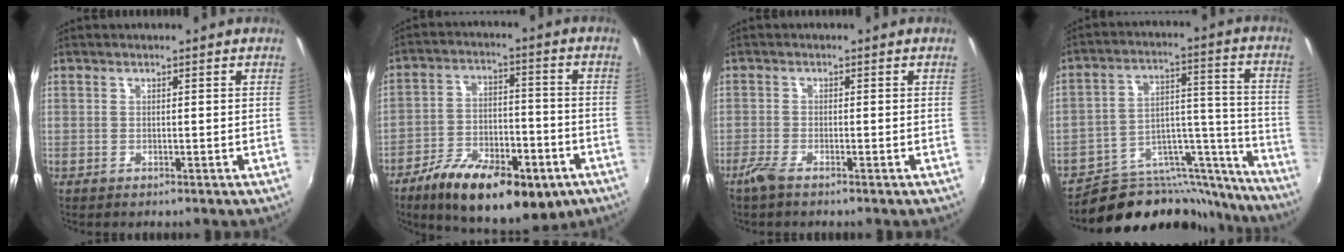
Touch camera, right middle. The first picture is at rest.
{"total": 20.5, "force": [-12.3, 8.6, 14.0], "torque": [-0.251, -0.025, -0.183]}
{"total": 2.6, "force": [-2.0, 0.3, 1.6], "torque": [-0.045, -0.006, -0.042]}
{"total": 19.1, "force": [-16.9, 7.6, 4.5], "torque": [-0.053, 0.065, -0.242]}